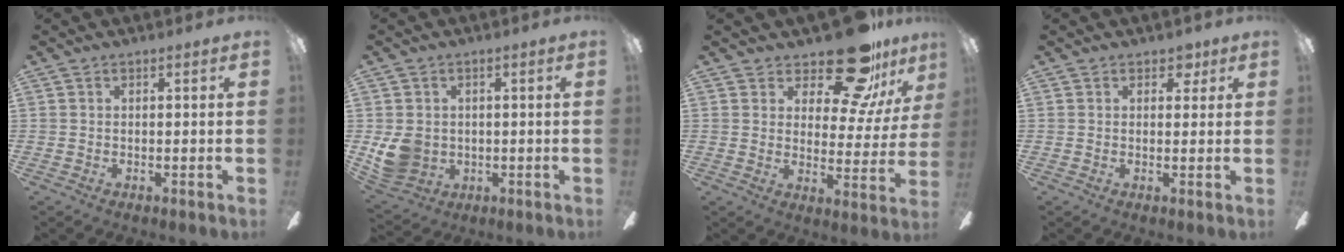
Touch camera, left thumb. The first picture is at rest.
{"total": 8.0, "force": [-0.1, 7.2, 3.5], "torque": [-0.080, 0.008, 0.003]}
{"total": 18.6, "force": [13.9, 7.1, 10.1], "torque": [-0.160, -0.089, 0.236]}
{"total": 3.4, "force": [1.8, 2.3, 1.7], "torque": [-0.011, -0.001, 0.029]}